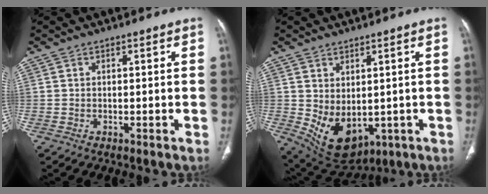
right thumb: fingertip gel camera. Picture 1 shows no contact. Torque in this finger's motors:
{"motor_torque": [-0.38, 0.74, -0.15, 0.15, 0.33]}